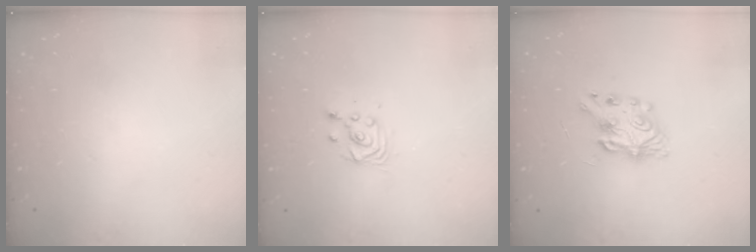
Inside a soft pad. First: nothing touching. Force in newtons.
{"total": 3.3, "press": 3.3, "slide": 0.4}
{"total": 7.9, "press": 7.9, "slide": 0.3}